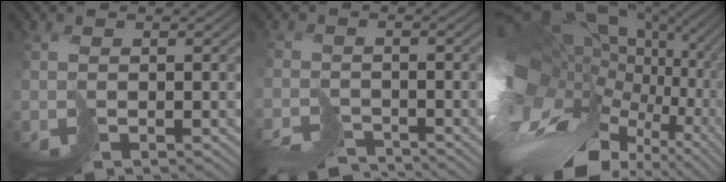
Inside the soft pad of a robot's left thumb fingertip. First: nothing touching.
{"total": 4.7, "force": [-4.6, 0.9, 0.6], "torque": [-0.005, -0.008, -0.086]}
{"total": 18.5, "force": [0.8, 13.0, 13.2], "torque": [-0.276, -0.017, 0.049]}